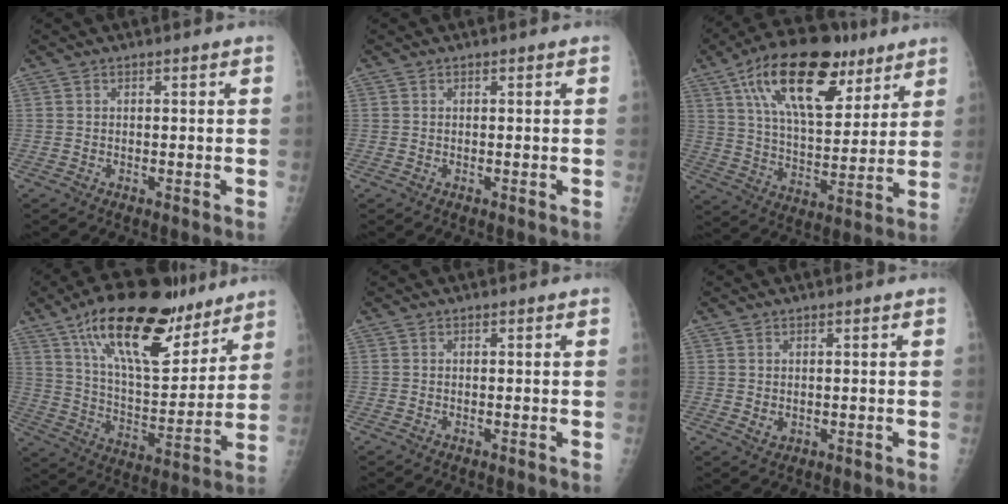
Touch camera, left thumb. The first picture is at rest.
{"total": 0.0}
{"total": 22.8, "force": [12.0, 11.0, 16.0], "torque": [-0.235, -0.026, 0.201]}
{"total": 24.3, "force": [15.7, 9.5, 15.9], "torque": [-0.222, -0.057, 0.263]}
{"total": 0.0}
{"total": 1.7, "force": [0.3, 1.2, 1.1], "torque": [-0.013, -0.005, 0.010]}